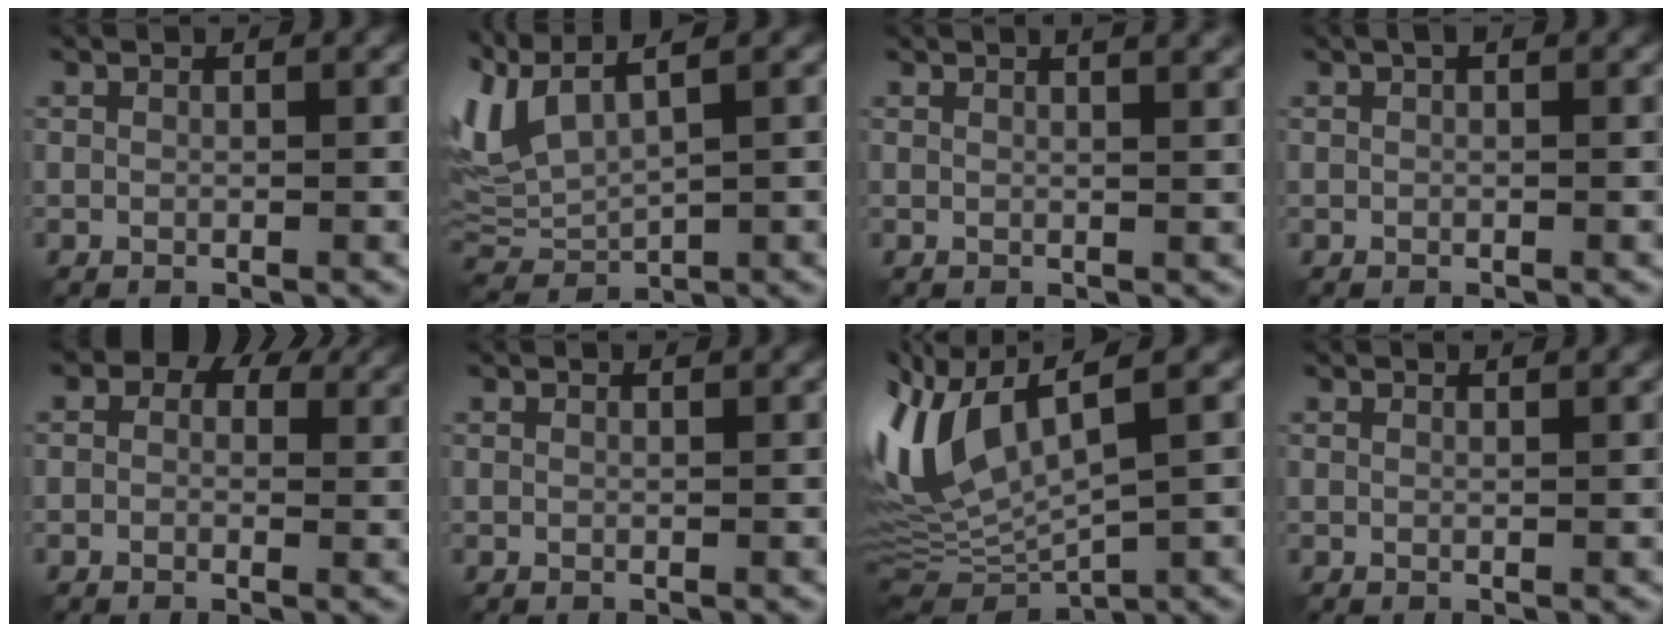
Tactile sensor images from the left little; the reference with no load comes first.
{"total": 6.5, "force": [3.1, 2.4, 5.2], "torque": [-0.133, 0.017, 0.063]}
{"total": 4.4, "force": [2.9, 1.9, 2.7], "torque": [-0.007, 0.029, 0.010]}
{"total": 0.9, "force": [0.2, 0.5, 0.8], "torque": [-0.013, 0.001, 0.007]}
{"total": 5.4, "force": [2.5, 4.0, 2.7], "torque": [-0.048, 0.008, 0.019]}
{"total": 0.6, "force": [0.5, 0.1, 0.2], "torque": [-0.004, 0.002, 0.003]}
{"total": 10.5, "force": [1.7, 4.2, 9.5], "torque": [-0.222, 0.003, 0.035]}
{"total": 1.0, "force": [0.9, 0.3, 0.4], "torque": [-0.004, 0.005, 0.006]}